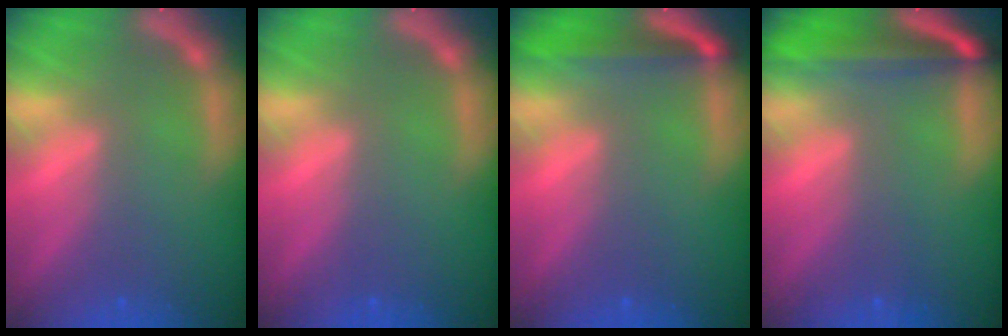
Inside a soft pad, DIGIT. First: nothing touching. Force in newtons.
{"total": 0.0}
{"total": 4.4}
{"total": 7.1}